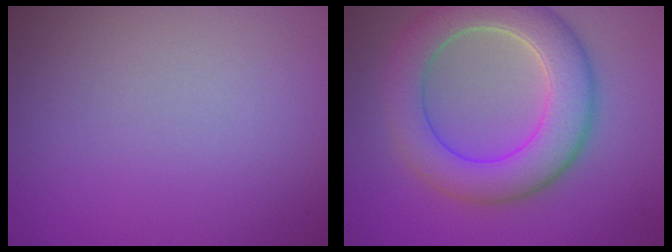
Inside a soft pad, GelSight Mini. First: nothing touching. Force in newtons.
{"total": 7.6, "press": 7.6, "slide": 0.4}